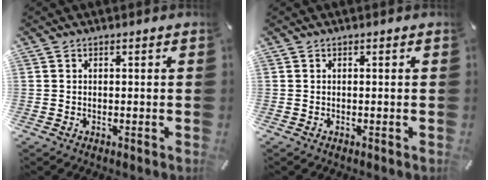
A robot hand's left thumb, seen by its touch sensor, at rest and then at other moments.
{"total": 0.0}